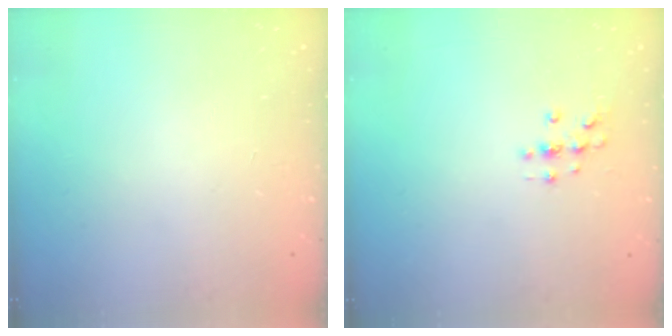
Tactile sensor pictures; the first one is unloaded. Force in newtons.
{"total": 2.0, "press": 2.0, "slide": 0.2}